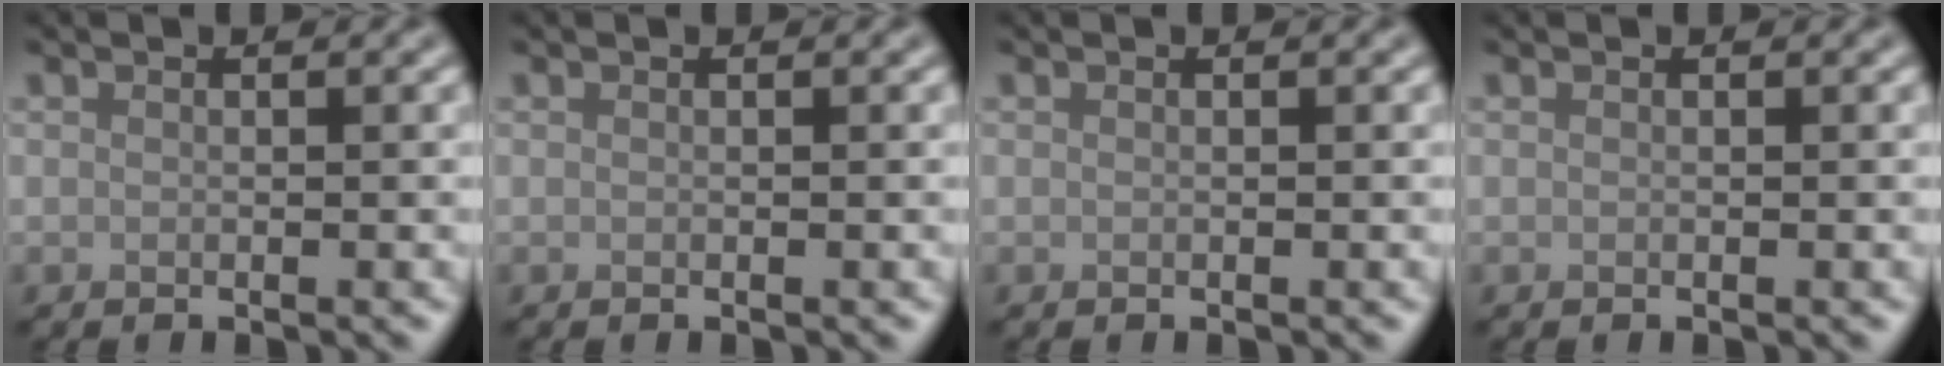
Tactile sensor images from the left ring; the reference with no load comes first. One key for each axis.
{"total": 0.0}
{"total": 0.0}
{"total": 0.0}